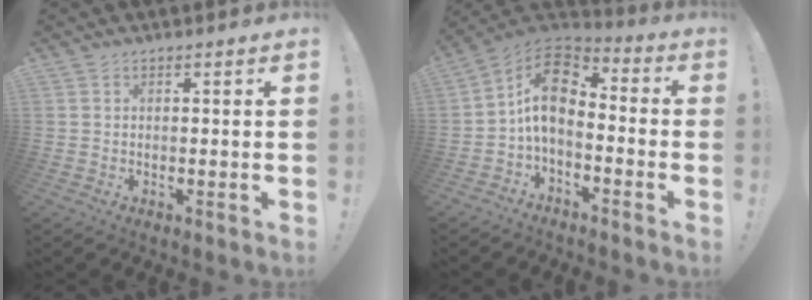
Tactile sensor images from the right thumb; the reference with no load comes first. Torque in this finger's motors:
{"motor_torque": [1.53, 1.62, 0.96, -1.04, 0.08]}